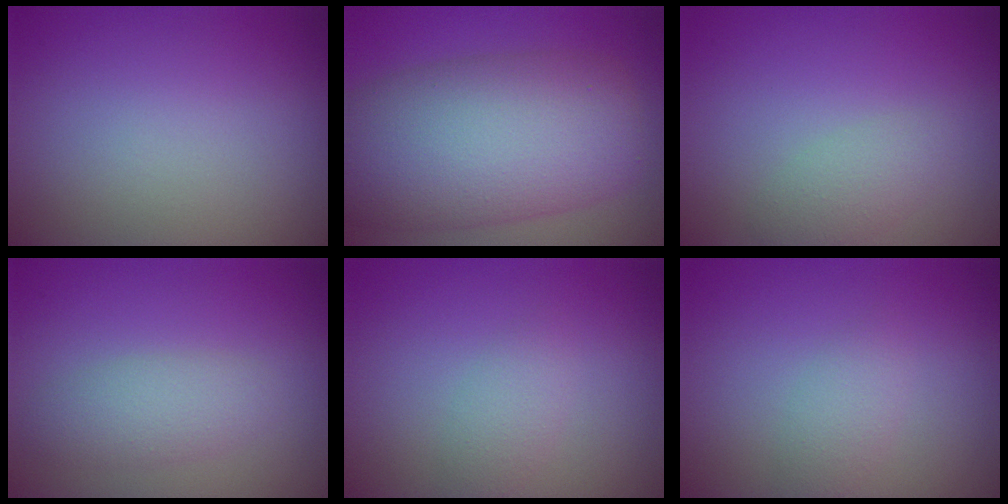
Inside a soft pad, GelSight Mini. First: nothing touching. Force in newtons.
{"total": 11.3, "press": 11.3, "slide": 0.3}
{"total": 1.8, "press": 1.8, "slide": 0.2}
{"total": 2.5, "press": 2.5, "slide": 0.1}
{"total": 1.6, "press": 1.6, "slide": 0.1}
{"total": 1.6, "press": 1.6, "slide": 0.1}